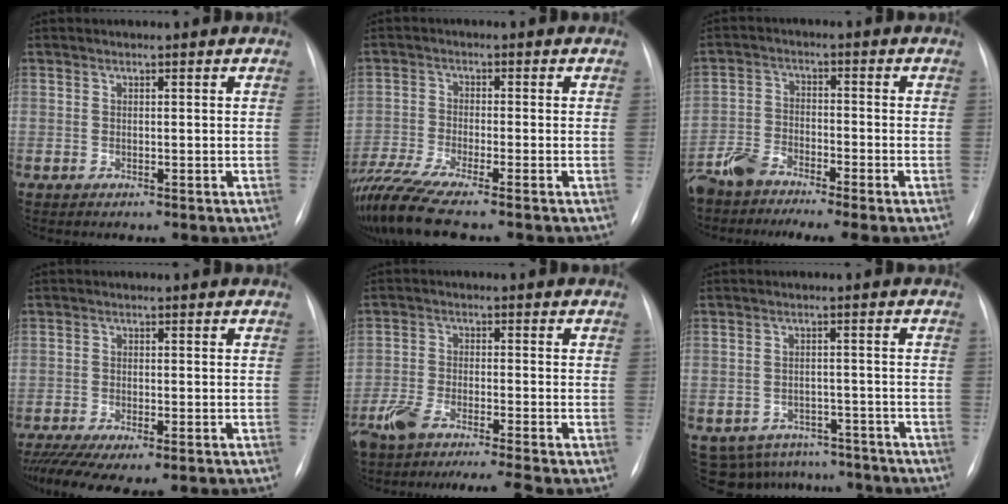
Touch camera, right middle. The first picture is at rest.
{"total": 10.1, "force": [-8.3, -0.1, 5.8], "torque": [-0.112, -0.026, -0.149]}
{"total": 6.8, "force": [-5.7, 0.9, 3.5], "torque": [-0.081, -0.015, -0.113]}
{"total": 9.7, "force": [-7.1, 2.5, 6.0], "torque": [-0.098, -0.015, -0.109]}
{"total": 9.7, "force": [-8.0, 0.1, 5.6], "torque": [-0.104, -0.018, -0.137]}
{"total": 10.7, "force": [-9.3, 5.3, 0.8], "torque": [-0.010, 0.024, -0.112]}